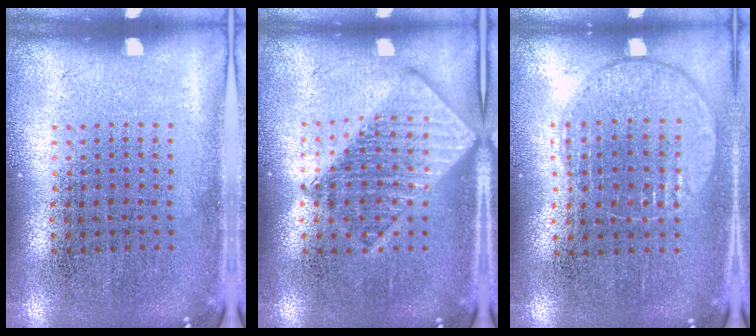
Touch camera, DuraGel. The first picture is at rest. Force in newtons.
{"total": 2.4, "press": 2.4, "slide": 0.3}
{"total": 0.9, "press": 0.9, "slide": 0.4}